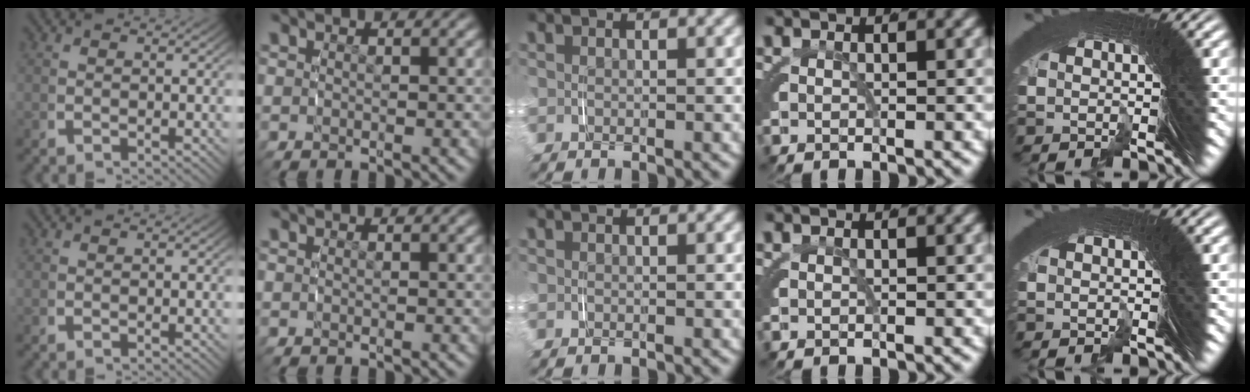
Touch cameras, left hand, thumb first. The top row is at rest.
{}